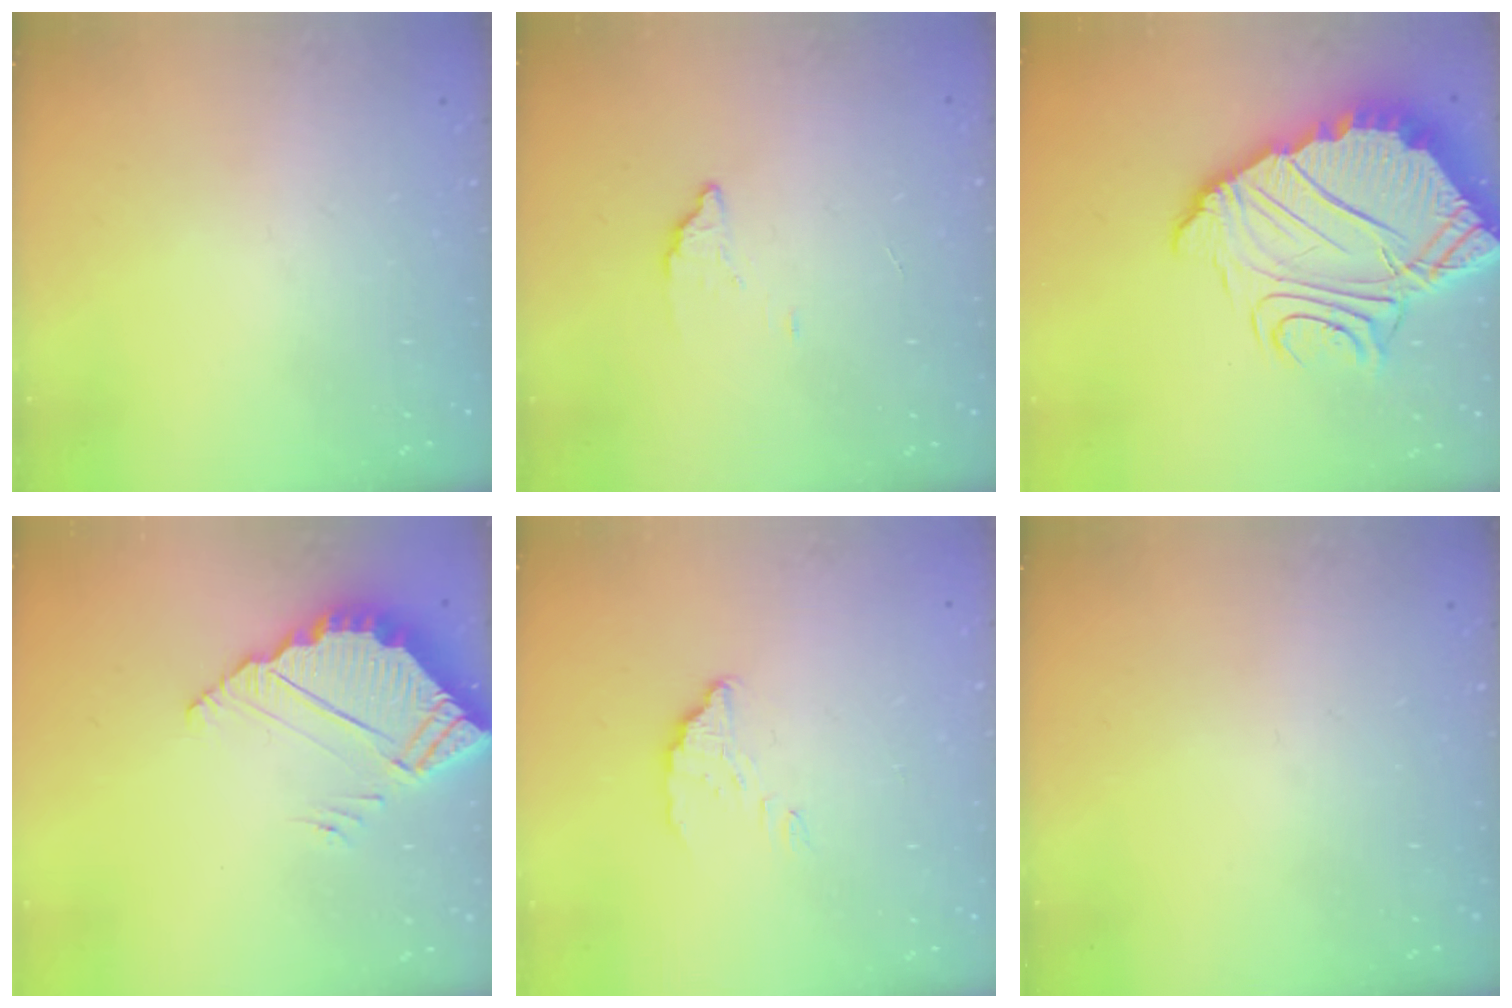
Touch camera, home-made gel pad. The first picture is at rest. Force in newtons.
{"total": 2.0, "press": 2.0, "slide": 0.1}
{"total": 18.5, "press": 18.5, "slide": 1.5}
{"total": 4.3, "press": 4.3, "slide": 0.3}
{"total": 3.2, "press": 3.2, "slide": 0.1}
{"total": 0.0}